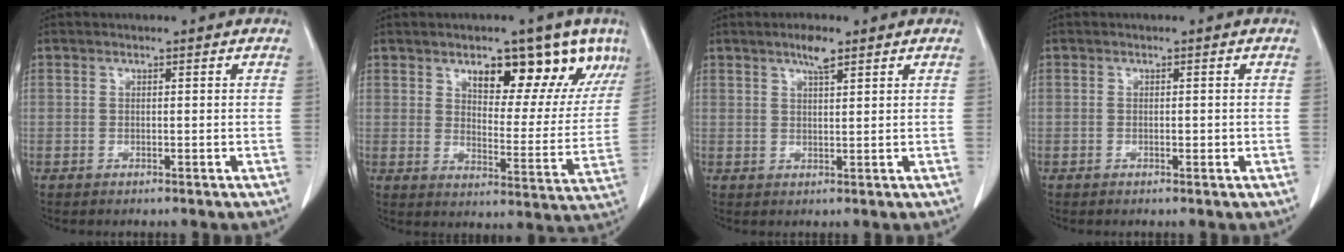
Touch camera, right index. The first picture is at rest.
{"total": 13.4, "force": [8.3, 5.7, 8.9], "torque": [-0.092, -0.004, 0.120]}
{"total": 3.1, "force": [2.1, 0.5, 2.2], "torque": [-0.042, 0.002, 0.036]}
{"total": 0.7, "force": [-0.2, 0.3, 0.6], "torque": [-0.011, 0.000, -0.001]}